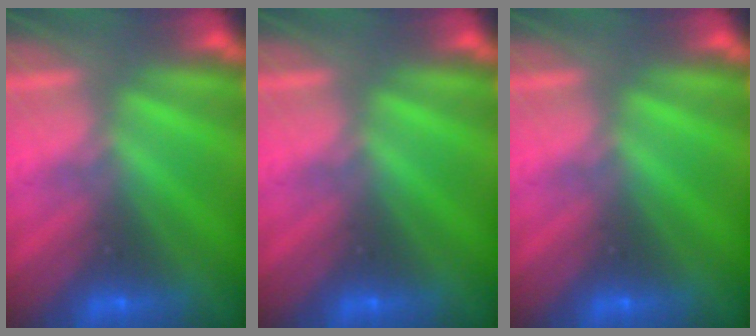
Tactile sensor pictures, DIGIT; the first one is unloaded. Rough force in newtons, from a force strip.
{"total": 0.0}
{"total": 0.0}